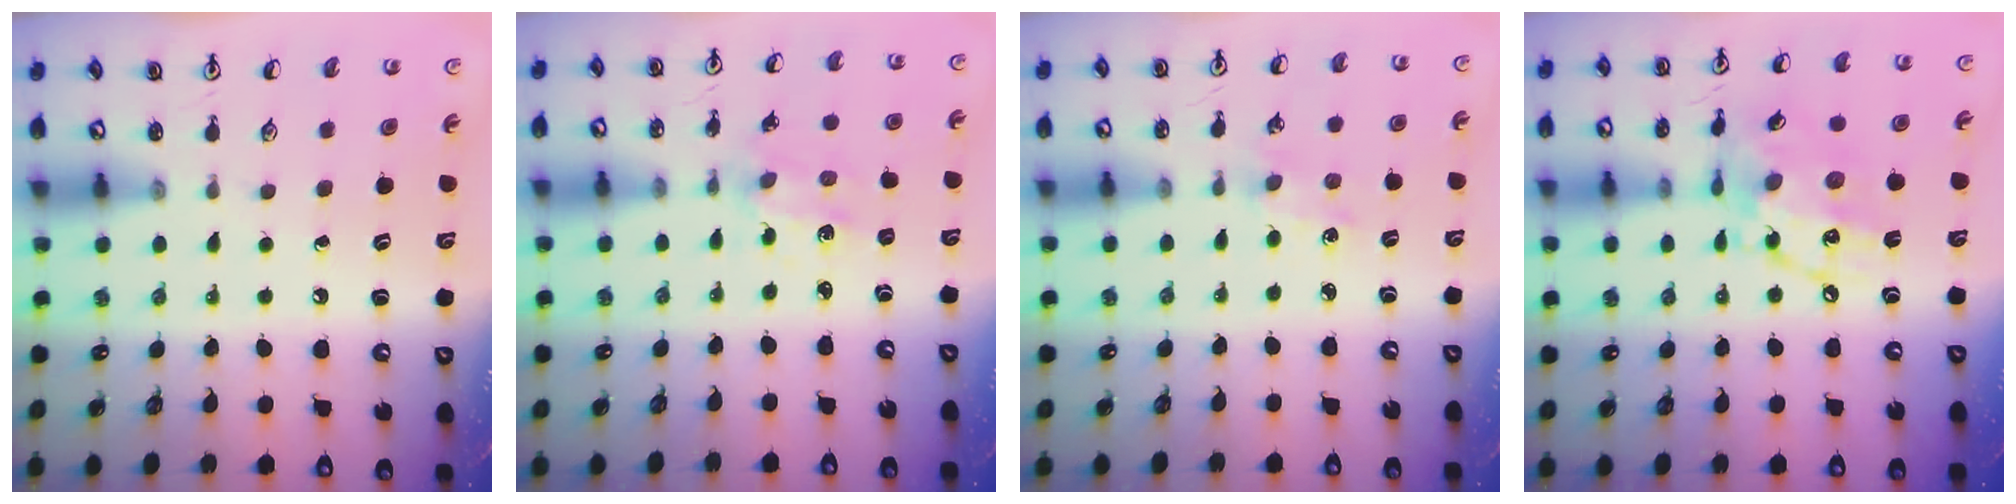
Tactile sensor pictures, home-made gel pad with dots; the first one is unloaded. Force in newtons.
{"total": 1.7, "press": 1.6, "slide": 0.2}
{"total": 1.6, "press": 1.6, "slide": 0.3}
{"total": 15.1, "press": 15.0, "slide": 0.7}